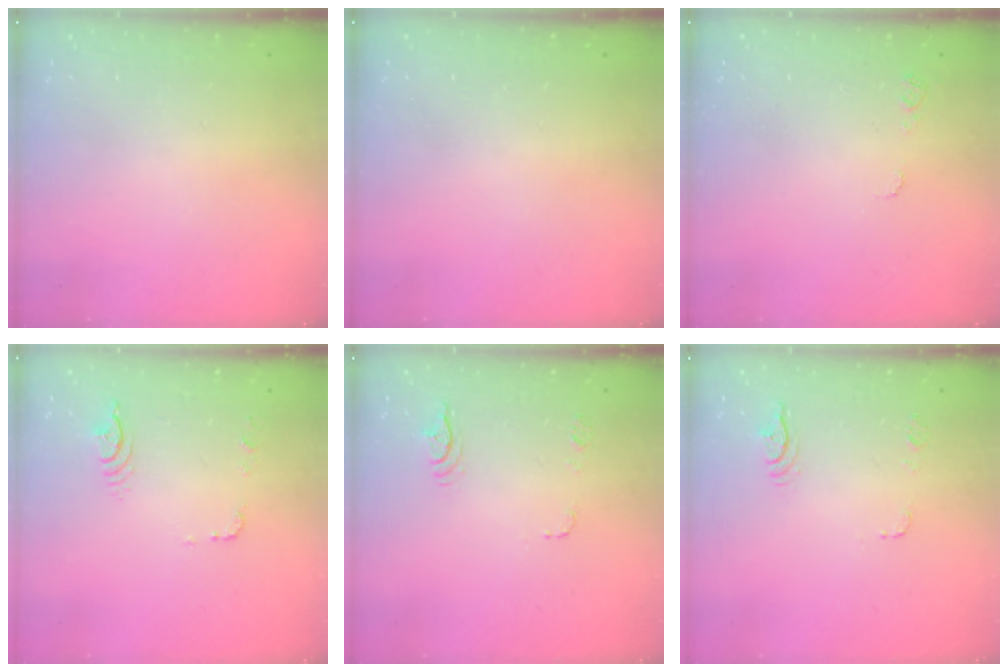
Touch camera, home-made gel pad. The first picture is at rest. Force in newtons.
{"total": 0.0}
{"total": 5.3, "press": 5.2, "slide": 0.5}
{"total": 5.2, "press": 5.1, "slide": 1.1}
{"total": 6.0, "press": 6.0, "slide": 0.4}
{"total": 6.0, "press": 6.0, "slide": 0.4}